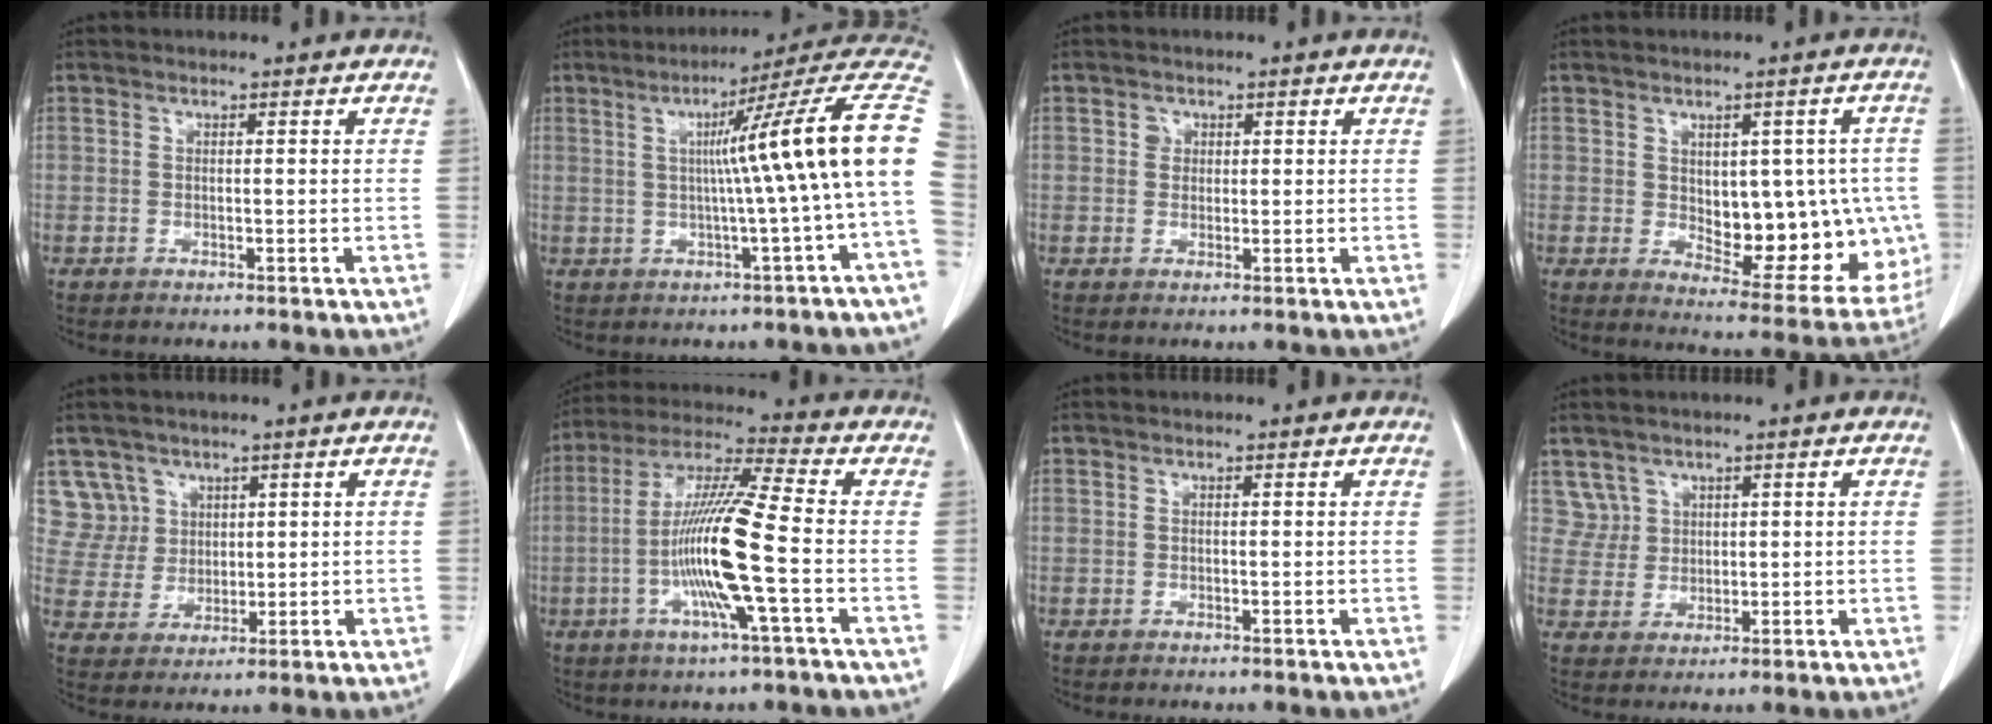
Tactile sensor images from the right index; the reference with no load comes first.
{"total": 15.7, "force": [0.9, -2.1, 15.5], "torque": [-0.191, 0.027, 0.004]}
{"total": 1.6, "force": [0.6, 1.4, 0.4], "torque": [-0.002, 0.002, 0.005]}
{"total": 15.5, "force": [-0.9, 7.8, 13.4], "torque": [-0.153, 0.006, 0.014]}
{"total": 6.5, "force": [3.6, 5.4, -0.4], "torque": [0.013, 0.010, 0.082]}
{"total": 13.9, "force": [-3.0, -0.5, 13.6], "torque": [-0.270, -0.004, -0.066]}
{"total": 0.0}
{"total": 3.6, "force": [2.2, 2.8, -0.5], "torque": [0.021, 0.004, 0.043]}